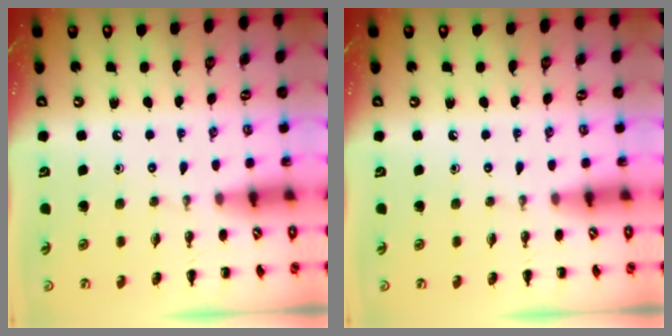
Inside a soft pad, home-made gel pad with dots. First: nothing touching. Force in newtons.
{"total": 0.0}